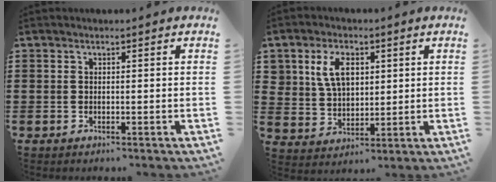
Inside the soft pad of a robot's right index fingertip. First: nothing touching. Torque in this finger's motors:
{"motor_torque": [0.12, 0.26, 0.13, 0.01]}